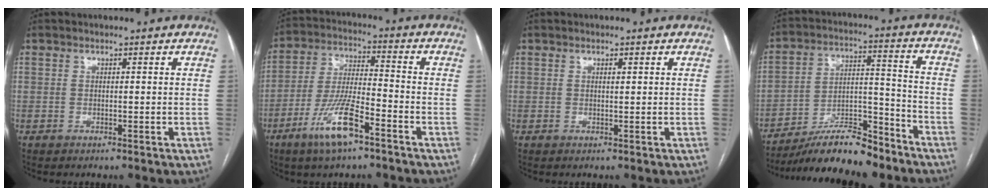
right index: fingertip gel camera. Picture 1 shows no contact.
{"total": 10.9, "force": [-6.3, 1.9, 8.7], "torque": [-0.178, -0.011, -0.117]}
{"total": 0.6, "force": [0.3, 0.1, 0.5], "torque": [-0.012, 0.000, 0.005]}
{"total": 14.4, "force": [-12.4, 2.9, 6.7], "torque": [-0.105, 0.022, -0.211]}